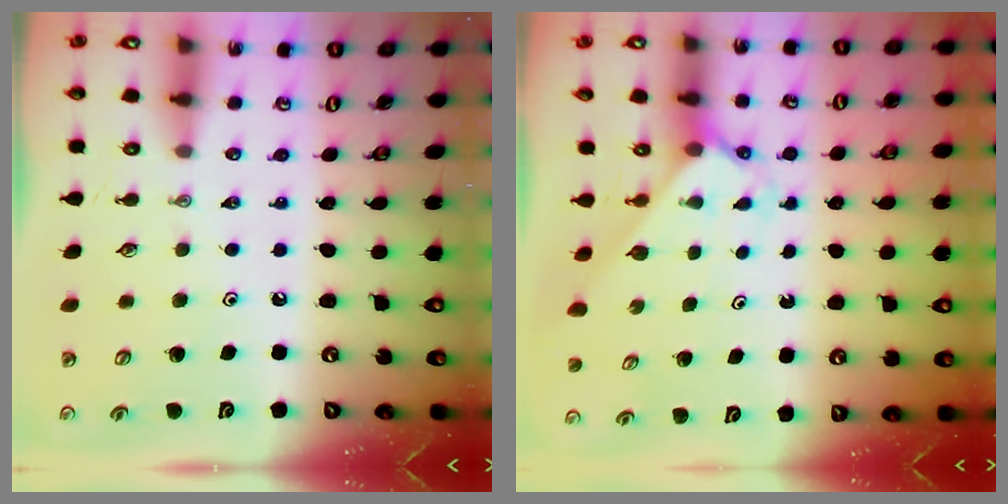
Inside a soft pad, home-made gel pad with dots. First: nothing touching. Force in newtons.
{"total": 2.4, "press": 2.4, "slide": 0.2}